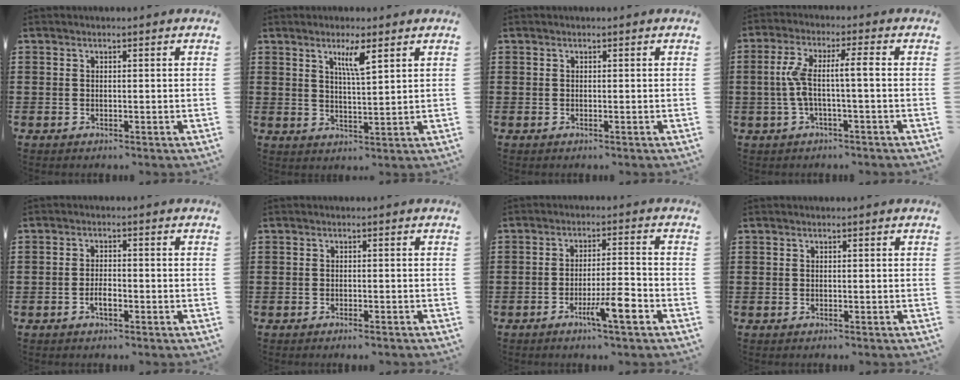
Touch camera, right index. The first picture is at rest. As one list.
[{"total": 4.4, "force": [2.6, 0.5, 3.6], "torque": [-0.069, 0.000, 0.042]}, {"total": 0.0}, {"total": 6.3, "force": [-0.7, 0.7, 6.2], "torque": [-0.134, -0.005, -0.024]}, {"total": 2.4, "force": [-1.2, 0.6, 2.0], "torque": [-0.038, -0.002, -0.019]}, {"total": 0.8, "force": [-0.7, 0.0, 0.3], "torque": [-0.009, -0.003, -0.014]}, {"total": 6.5, "force": [-3.7, 0.4, 5.4], "torque": [-0.097, -0.009, -0.063]}, {"total": 0.0}]